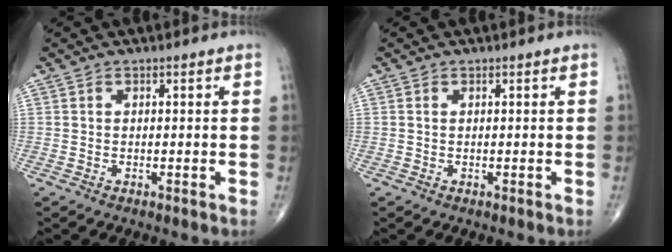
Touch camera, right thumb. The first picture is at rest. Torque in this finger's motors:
{"motor_torque": [0.48, 0.27, -0.19, -0.02, 0.03]}